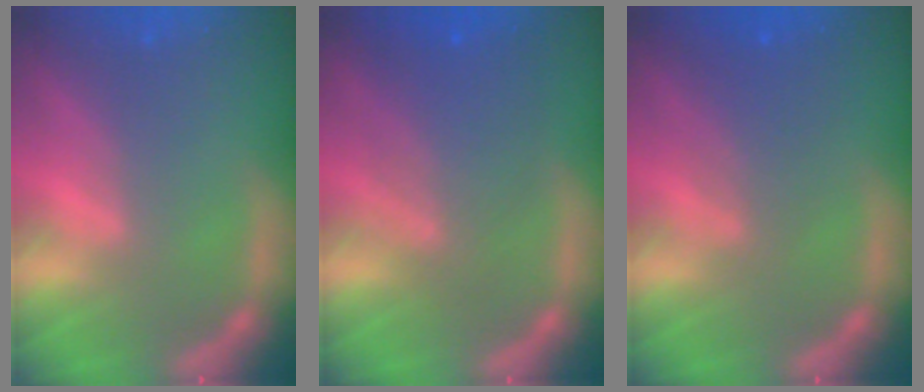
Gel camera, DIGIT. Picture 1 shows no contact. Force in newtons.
{"total": 6.0}
{"total": 3.6}